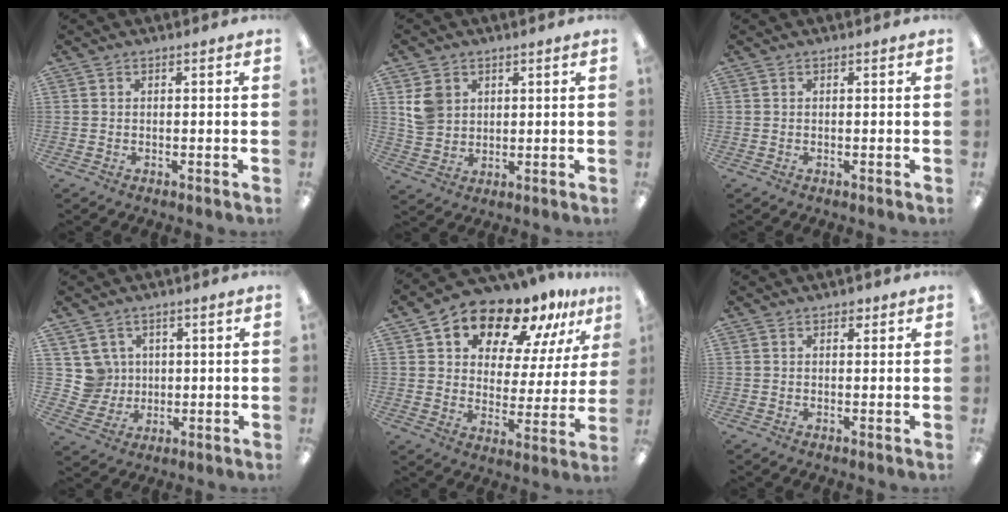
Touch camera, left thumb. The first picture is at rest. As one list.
[{"total": 6.9, "force": [2.8, 5.9, 2.1], "torque": [-0.034, 0.005, 0.053]}, {"total": 0.0}, {"total": 6.9, "force": [2.6, 6.3, 0.0], "torque": [-0.008, -0.003, 0.053]}, {"total": 15.2, "force": [11.9, 7.1, 6.1], "torque": [-0.113, -0.082, 0.207]}, {"total": 1.5, "force": [0.9, 1.0, 0.6], "torque": [0.004, -0.005, 0.013]}]